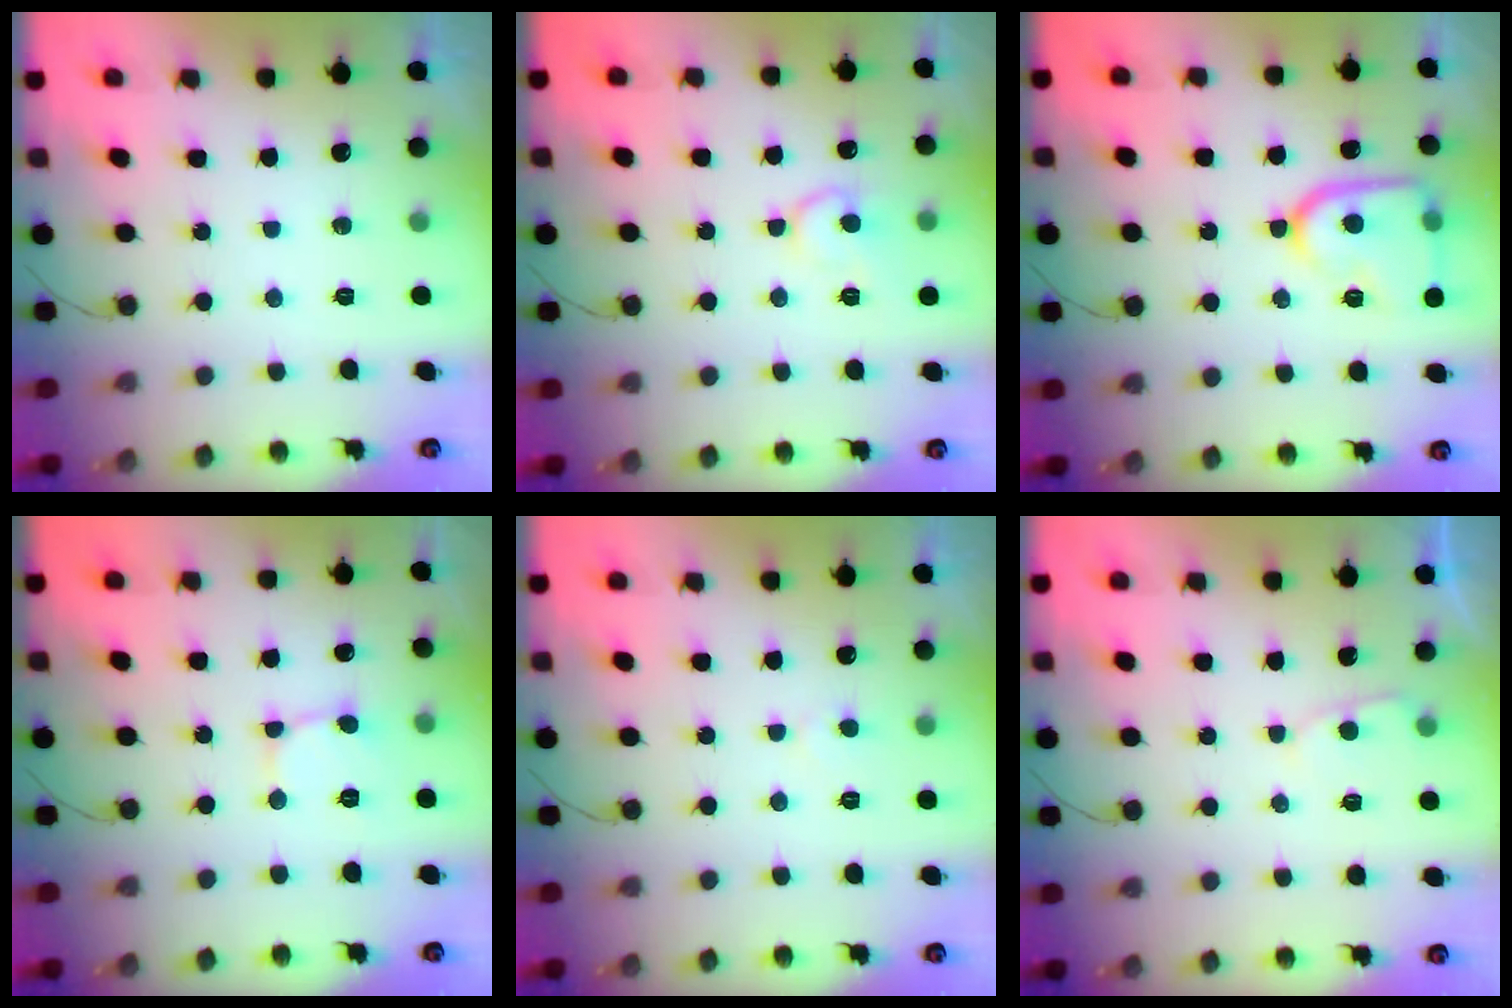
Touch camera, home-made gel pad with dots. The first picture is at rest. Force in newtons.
{"total": 9.3, "press": 9.2, "slide": 0.8}
{"total": 15.5, "press": 15.5, "slide": 1.4}
{"total": 2.3, "press": 2.3, "slide": 0.1}
{"total": 2.4, "press": 2.4, "slide": 0.2}
{"total": 2.9, "press": 2.8, "slide": 0.3}